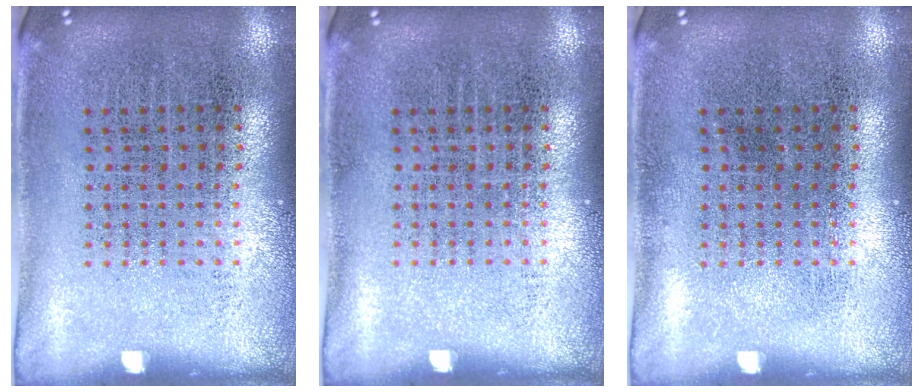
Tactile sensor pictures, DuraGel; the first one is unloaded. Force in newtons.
{"total": 0.0}
{"total": 0.0}